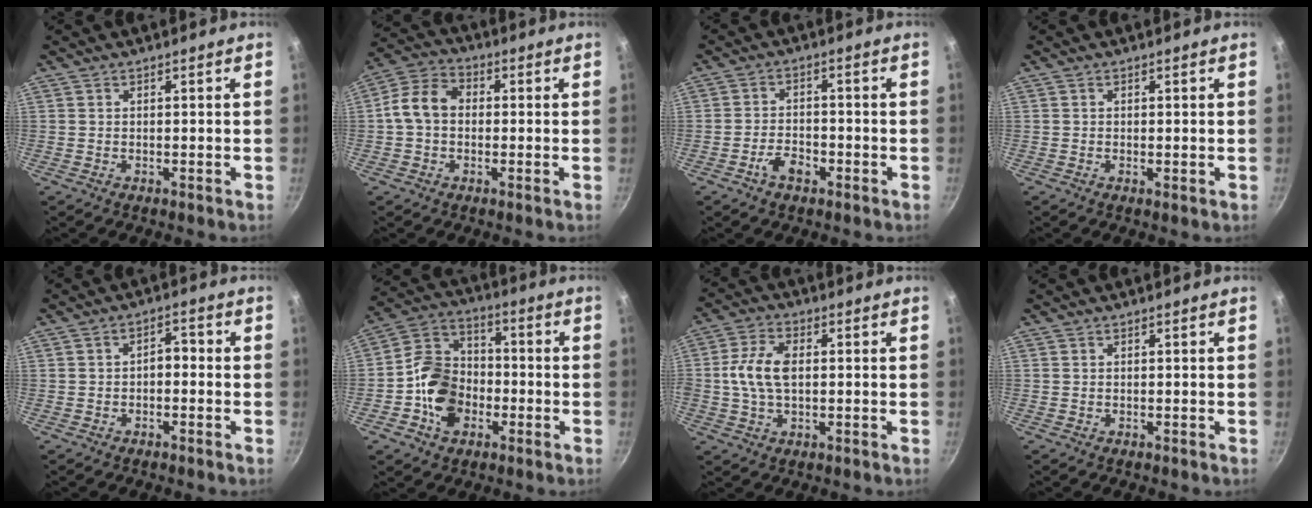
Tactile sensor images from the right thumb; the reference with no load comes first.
{"total": 8.4, "force": [0.0, 6.4, 5.4], "torque": [-0.081, 0.024, -0.020]}
{"total": 4.7, "force": [-2.5, 2.8, 2.9], "torque": [-0.043, 0.022, -0.046]}
{"total": 0.6, "force": [0.0, 0.3, 0.5], "torque": [-0.007, -0.001, -0.001]}
{"total": 3.1, "force": [-0.8, 1.9, 2.3], "torque": [-0.020, 0.019, -0.017]}
{"total": 13.2, "force": [-3.5, 10.2, 7.5], "torque": [-0.113, 0.034, -0.081]}
{"total": 8.5, "force": [0.4, 4.9, 7.0], "torque": [-0.139, 0.017, 0.001]}
{"total": 0.0}